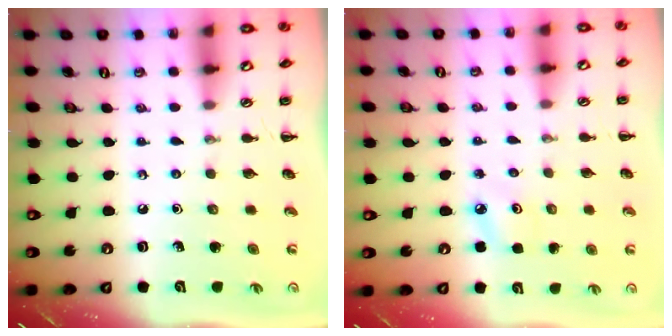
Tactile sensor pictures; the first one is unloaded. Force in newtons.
{"total": 5.5, "press": 5.2, "slide": 1.8}